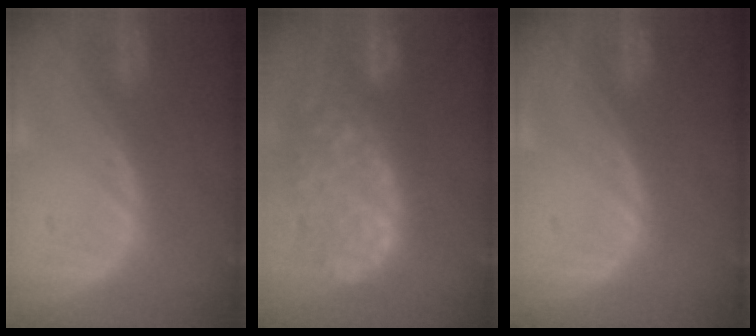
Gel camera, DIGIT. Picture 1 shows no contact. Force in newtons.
{"total": 13.1, "press": 10.9, "slide": 7.3}
{"total": 0.0}